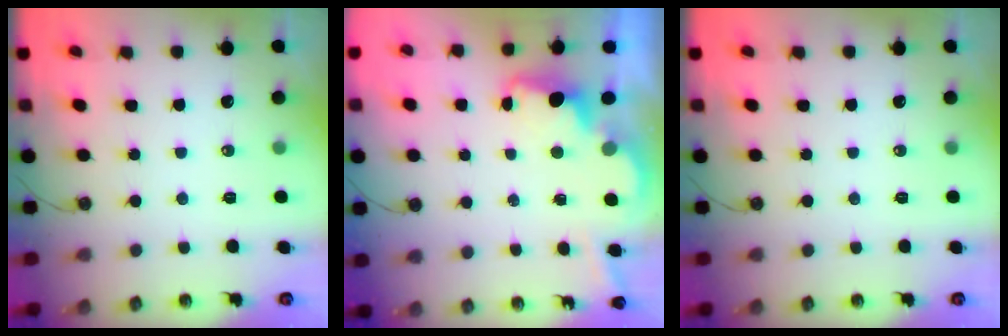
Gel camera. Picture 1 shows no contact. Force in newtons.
{"total": 3.4, "press": 3.3, "slide": 0.8}
{"total": 0.0}